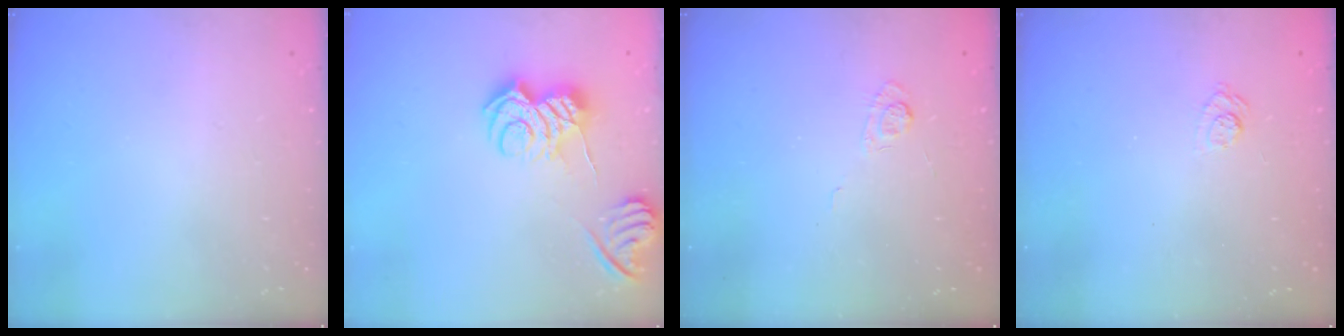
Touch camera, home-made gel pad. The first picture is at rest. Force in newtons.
{"total": 9.7, "press": 9.6, "slide": 0.9}
{"total": 3.0, "press": 2.5, "slide": 1.7}
{"total": 3.4, "press": 3.0, "slide": 1.5}